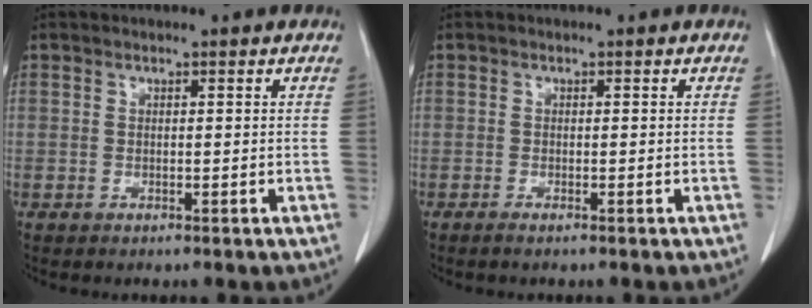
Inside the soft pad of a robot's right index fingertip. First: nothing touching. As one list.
[{"total": 0.8, "force": [-0.6, -0.1, 0.5], "torque": [-0.011, -0.002, -0.012]}]